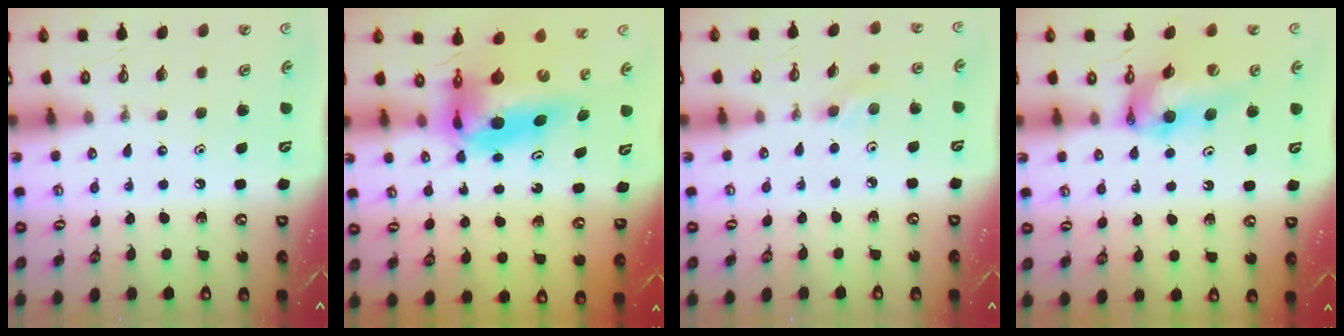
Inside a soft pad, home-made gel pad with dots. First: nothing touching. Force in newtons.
{"total": 9.7, "press": 8.3, "slide": 4.9}
{"total": 2.8, "press": 2.7, "slide": 0.8}
{"total": 10.8, "press": 10.7, "slide": 1.5}